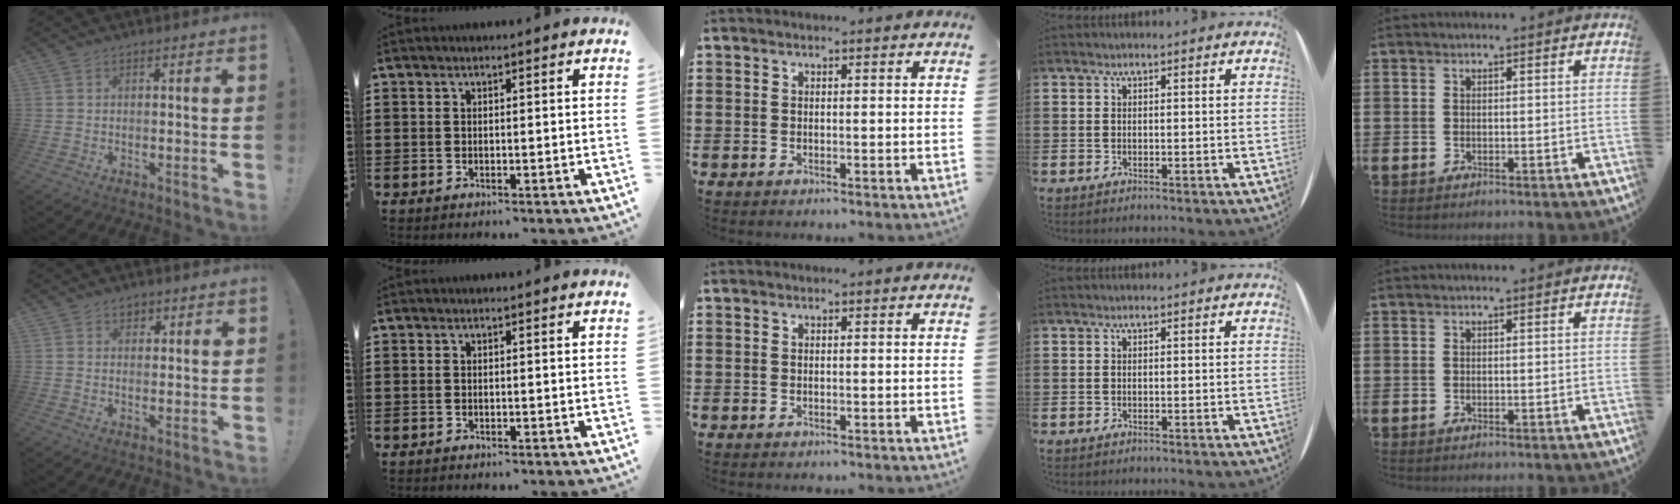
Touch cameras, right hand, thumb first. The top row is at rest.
{"thumb": {"total": 2.1, "force": [1.3, 1.6, 0.5], "torque": [0.009, -0.009, 0.018]}}